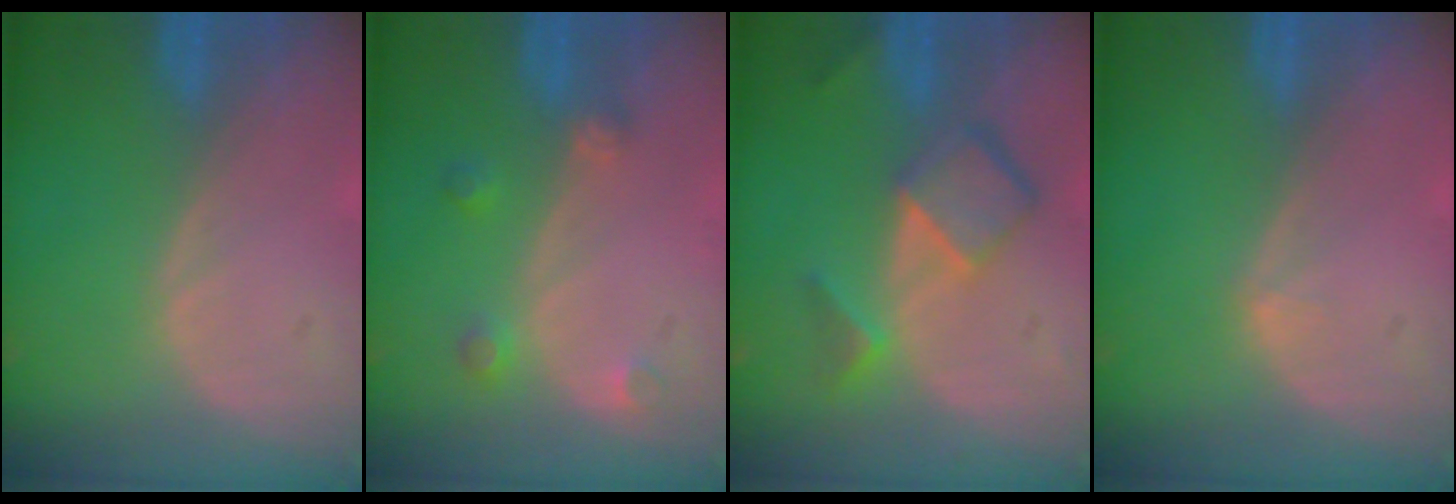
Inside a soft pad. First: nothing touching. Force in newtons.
{"total": 2.7, "press": 2.6, "slide": 0.5}
{"total": 6.9, "press": 6.0, "slide": 3.5}
{"total": 0.6, "press": 0.4, "slide": 0.5}